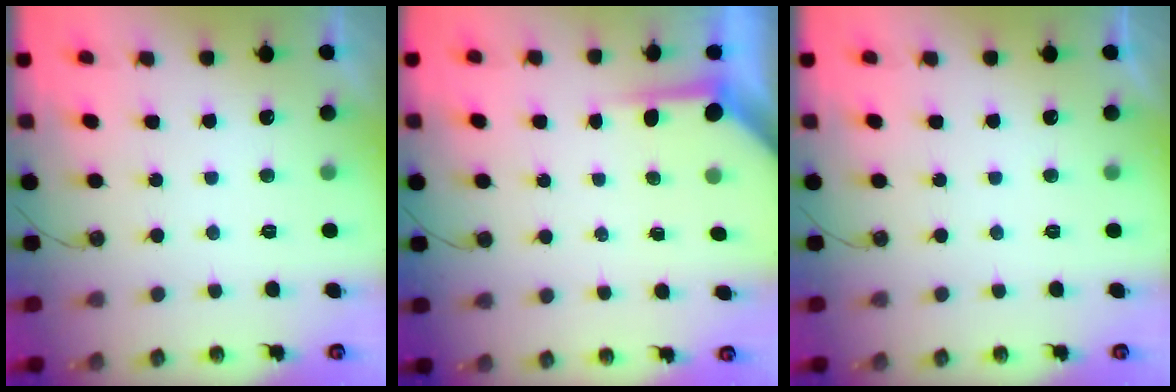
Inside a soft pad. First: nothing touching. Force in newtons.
{"total": 3.9, "press": 3.9, "slide": 0.4}
{"total": 0.0}